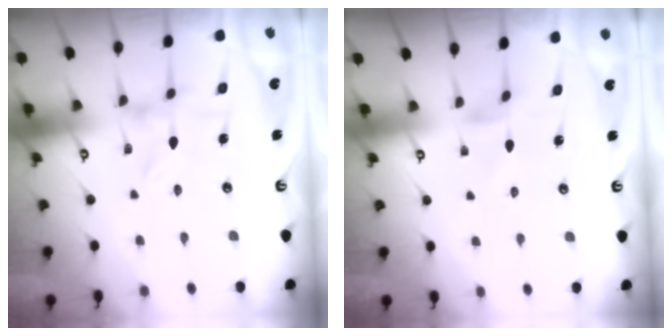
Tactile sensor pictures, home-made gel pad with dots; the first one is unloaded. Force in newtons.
{"total": 1.2, "press": 1.2, "slide": 0.4}